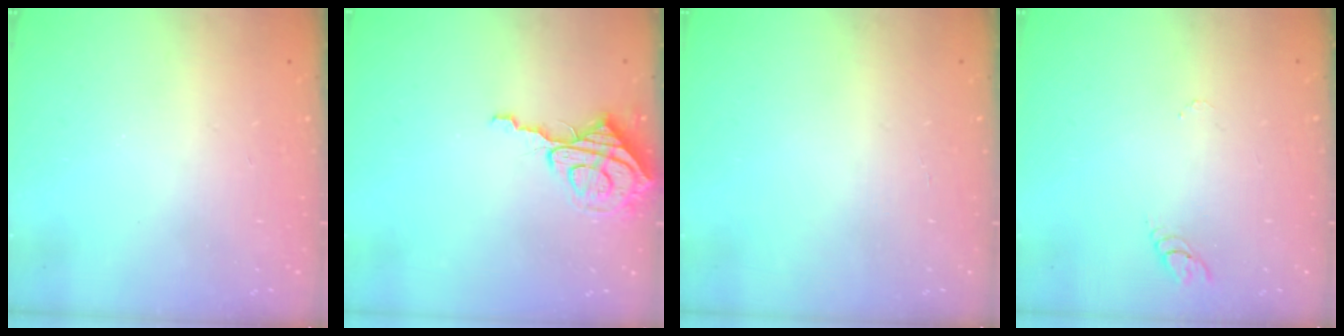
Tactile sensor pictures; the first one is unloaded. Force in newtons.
{"total": 8.6, "press": 8.5, "slide": 0.7}
{"total": 1.7, "press": 1.7, "slide": 0.1}
{"total": 3.2, "press": 3.2, "slide": 0.3}